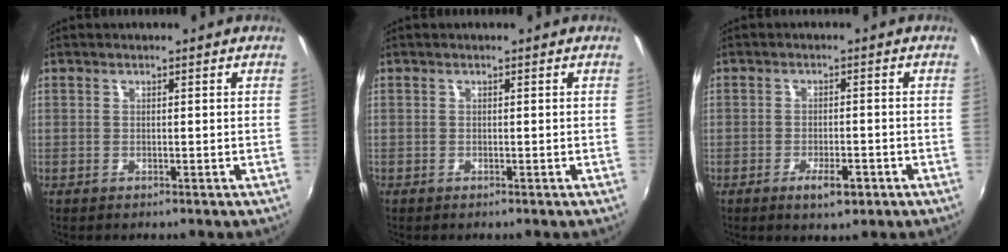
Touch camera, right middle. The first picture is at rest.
{"total": 0.0}
{"total": 4.4, "force": [-2.4, 1.4, 3.4], "torque": [-0.073, -0.007, -0.036]}